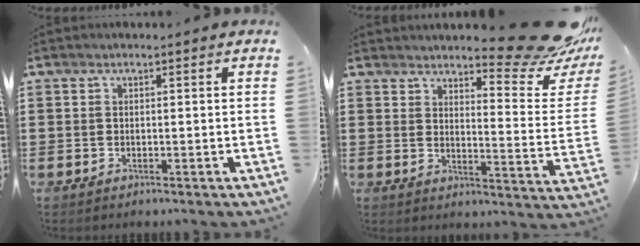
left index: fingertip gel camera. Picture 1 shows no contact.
{"total": 11.2, "force": [9.7, 1.0, 5.5], "torque": [-0.077, -0.075, 0.162]}